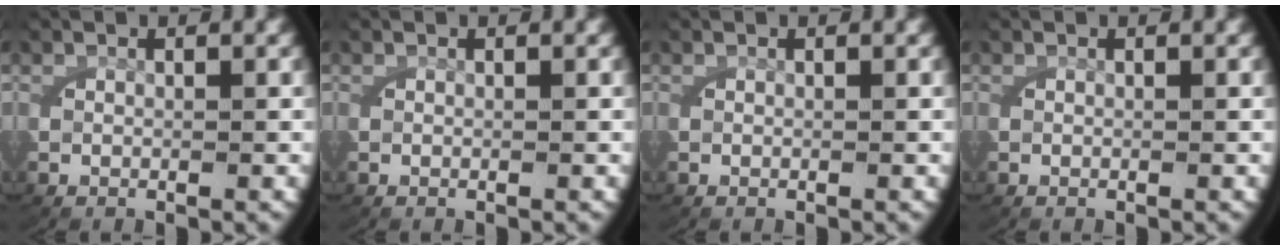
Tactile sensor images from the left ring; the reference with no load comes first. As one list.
[{"total": 0.0}, {"total": 0.0}, {"total": 0.0}]